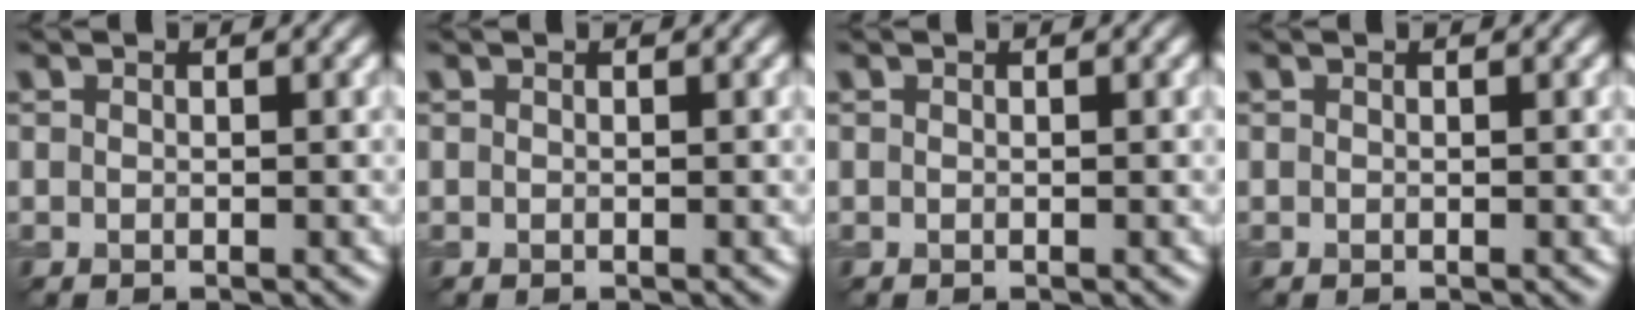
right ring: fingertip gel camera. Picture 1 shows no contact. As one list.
[{"total": 0.0}, {"total": 0.0}, {"total": 0.0}]